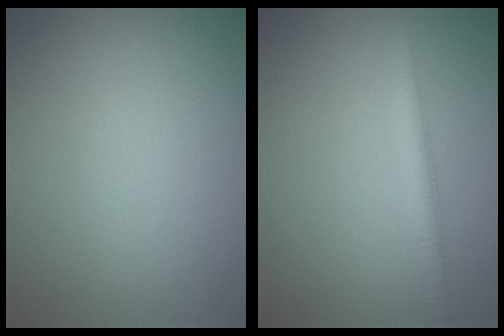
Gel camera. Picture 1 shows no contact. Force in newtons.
{"total": 2.3, "press": 2.3, "slide": 0.1}